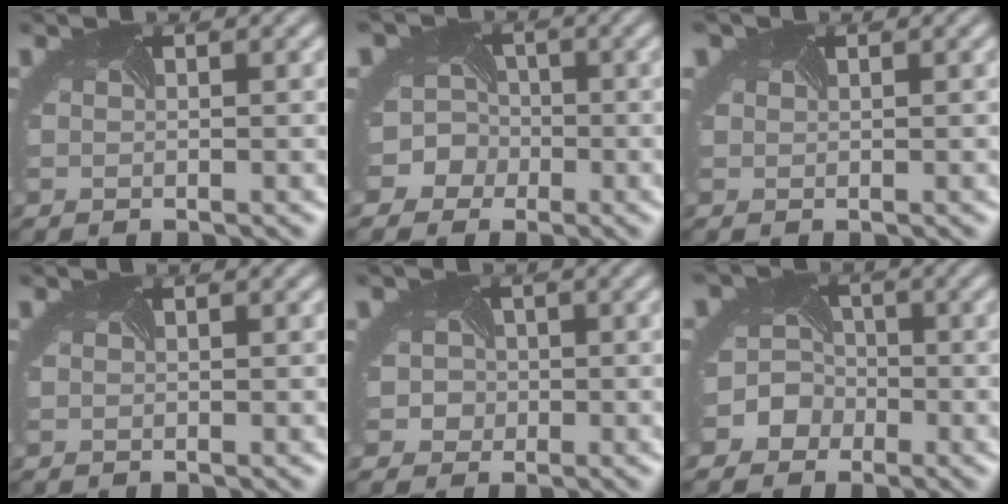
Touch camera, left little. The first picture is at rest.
{"total": 8.0, "force": [-2.1, 7.6, 1.8], "torque": [-0.051, 0.015, -0.078]}
{"total": 1.6, "force": [0.8, 1.2, 0.7], "torque": [-0.005, 0.016, -0.004]}
{"total": 0.0}
{"total": 3.3, "force": [-0.2, 3.2, 0.3], "torque": [0.004, 0.020, -0.026]}
{"total": 6.6, "force": [-2.0, 6.1, 1.4], "torque": [-0.027, 0.015, -0.070]}